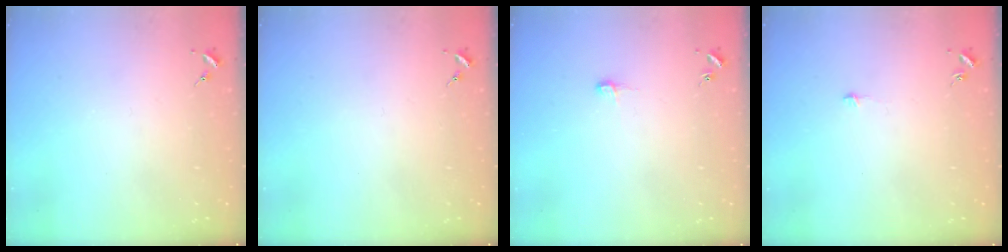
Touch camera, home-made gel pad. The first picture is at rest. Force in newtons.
{"total": 0.0}
{"total": 4.1, "press": 4.1, "slide": 0.4}
{"total": 3.1, "press": 3.1, "slide": 0.3}